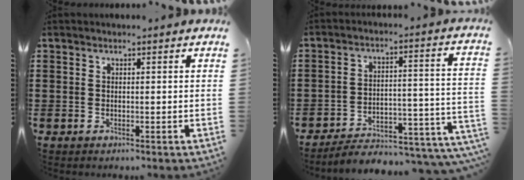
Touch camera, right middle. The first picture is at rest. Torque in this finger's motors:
{"motor_torque": [1.41, -0.73, 0.57, 0.13]}